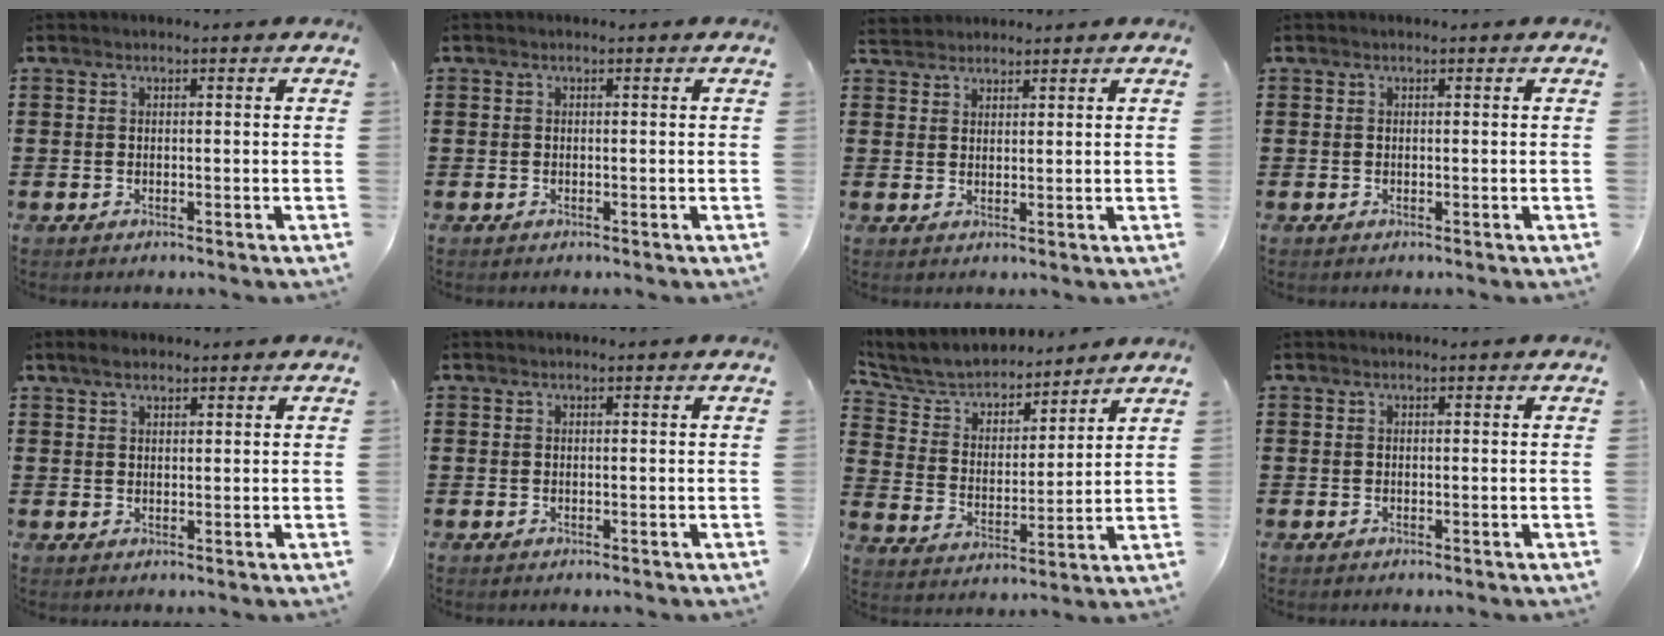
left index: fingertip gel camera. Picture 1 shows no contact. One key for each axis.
{"total": 0.0}
{"total": 2.3, "fx": 2.1, "fy": 0.8, "fz": -0.4, "tx": 0.000, "ty": 0.003, "tz": 0.042}
{"total": 0.0}
{"total": 2.2, "fx": 1.7, "fy": 1.0, "fz": 0.9, "tx": -0.023, "ty": 0.006, "tz": 0.032}
{"total": 0.0}
{"total": 6.0, "fx": 5.6, "fy": 1.8, "fz": 1.0, "tx": -0.054, "ty": -0.033, "tz": 0.093}
{"total": 0.0}